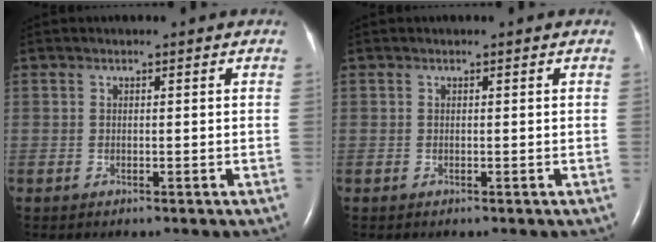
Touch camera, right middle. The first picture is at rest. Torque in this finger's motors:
{"motor_torque": [0.00, 0.00, 0.00, -0.01]}